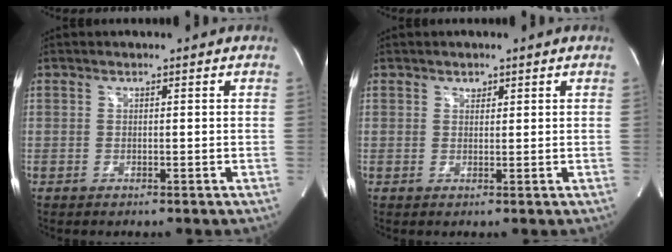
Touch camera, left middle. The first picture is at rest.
{"total": 1.0, "force": [0.7, 0.5, 0.4], "torque": [-0.009, -0.006, 0.012]}